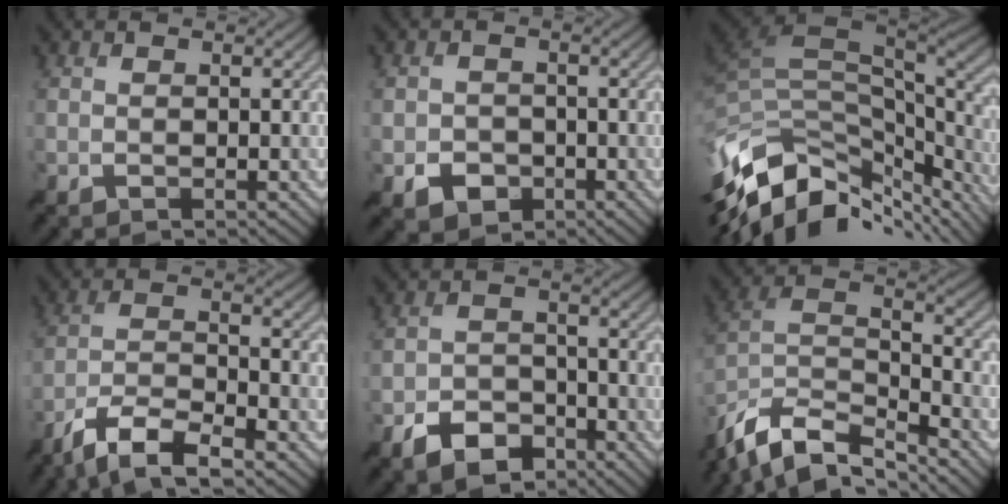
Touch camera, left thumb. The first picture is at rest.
{"total": 3.5, "force": [-1.4, 2.9, 1.4], "torque": [-0.028, -0.005, -0.025]}
{"total": 14.4, "force": [-5.8, 8.2, 10.4], "torque": [-0.248, -0.027, -0.093]}
{"total": 8.1, "force": [-5.9, 2.1, 5.1], "torque": [-0.104, 0.001, -0.120]}
{"total": 5.7, "force": [-3.8, 3.4, 2.7], "torque": [-0.053, 0.000, -0.077]}
{"total": 12.4, "force": [-9.1, 4.9, 6.8], "torque": [-0.168, -0.001, -0.168]}